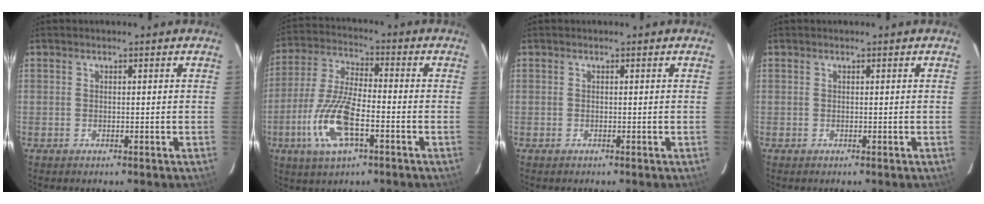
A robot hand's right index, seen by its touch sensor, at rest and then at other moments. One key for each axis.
{"total": 13.6, "fx": -5.2, "fy": 4.7, "fz": 11.7, "tx": -0.254, "ty": -0.008, "tz": -0.101}
{"total": 0.0}
{"total": 0.0}